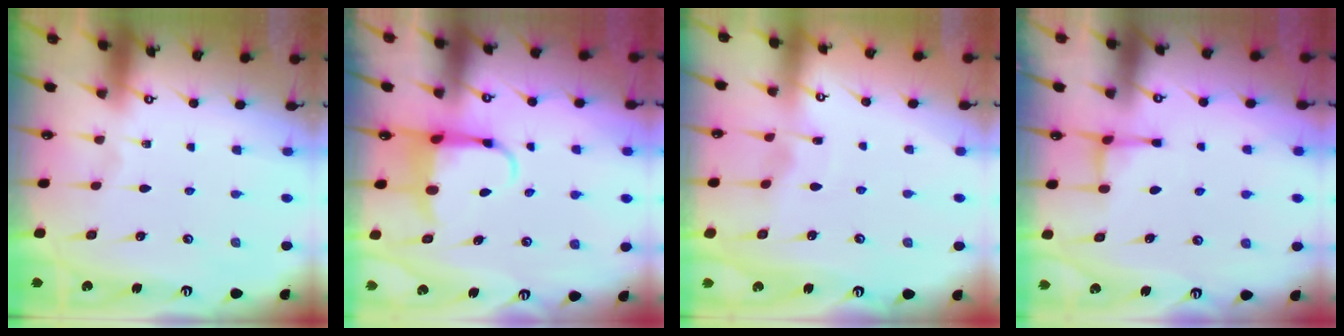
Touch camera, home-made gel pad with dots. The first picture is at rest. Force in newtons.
{"total": 5.7, "press": 5.5, "slide": 1.3}
{"total": 2.6, "press": 2.6, "slide": 0.2}
{"total": 3.2, "press": 3.1, "slide": 0.7}